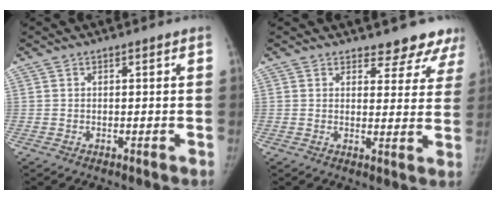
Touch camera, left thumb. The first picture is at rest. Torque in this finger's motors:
{"motor_torque": [0.03, 0.10, 0.73, -0.25, -0.06]}